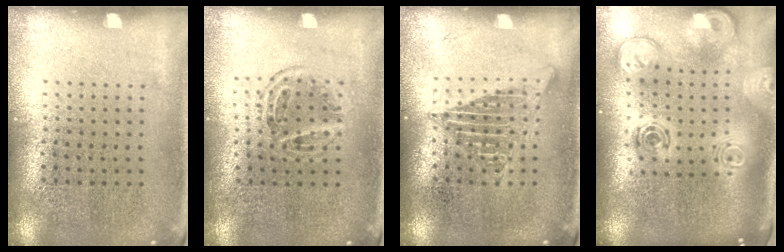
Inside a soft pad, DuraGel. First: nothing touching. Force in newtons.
{"total": 1.0, "press": 0.9, "slide": 0.4}
{"total": 2.4, "press": 2.3, "slide": 0.2}
{"total": 3.0, "press": 2.1, "slide": 2.2}